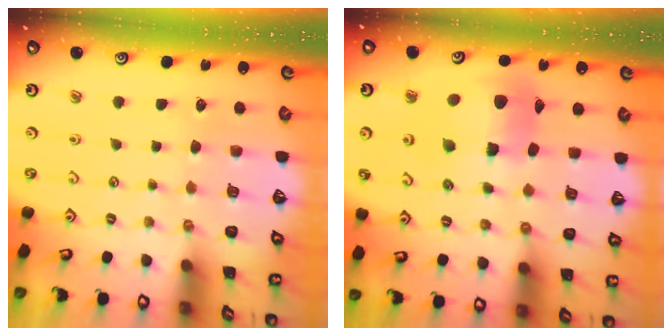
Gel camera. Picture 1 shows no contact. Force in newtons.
{"total": 12.4, "press": 12.3, "slide": 1.8}